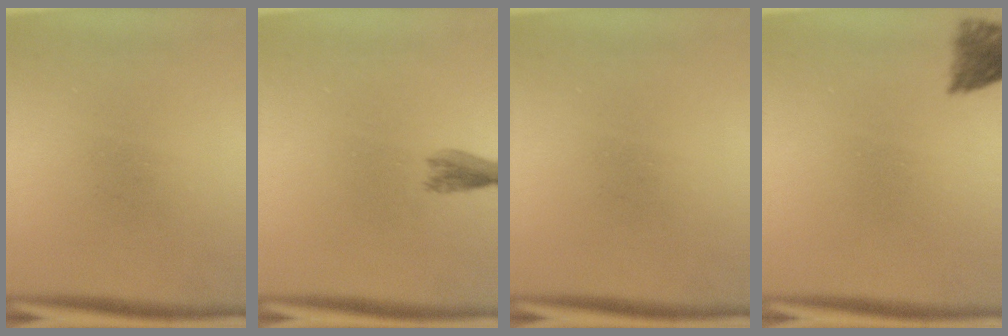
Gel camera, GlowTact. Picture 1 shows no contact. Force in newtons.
{"total": 2.3}
{"total": 0.0}
{"total": 4.0}